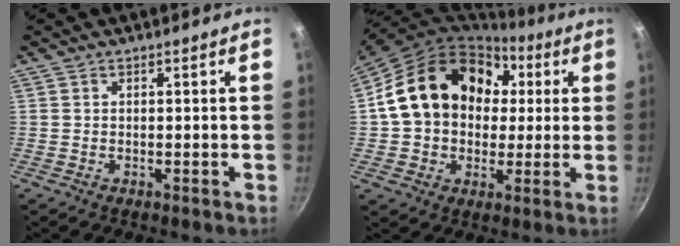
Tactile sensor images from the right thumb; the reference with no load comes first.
{"total": 21.6, "force": [3.8, 17.0, 12.7], "torque": [-0.195, 0.039, 0.059]}